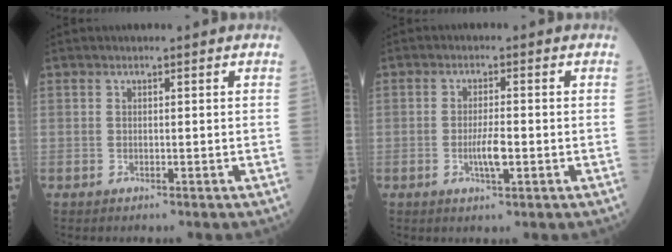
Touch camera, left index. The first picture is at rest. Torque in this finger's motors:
{"motor_torque": [0.59, 0.00, 0.11, 0.08]}